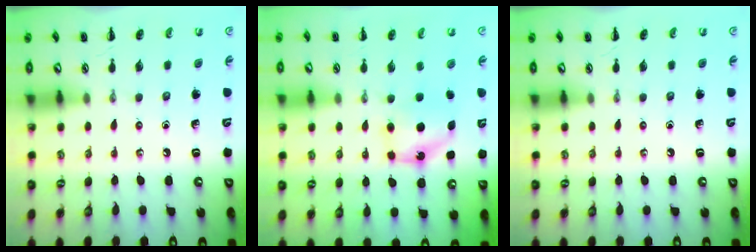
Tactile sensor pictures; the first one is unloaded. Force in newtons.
{"total": 5.8, "press": 5.8, "slide": 0.9}
{"total": 0.0}